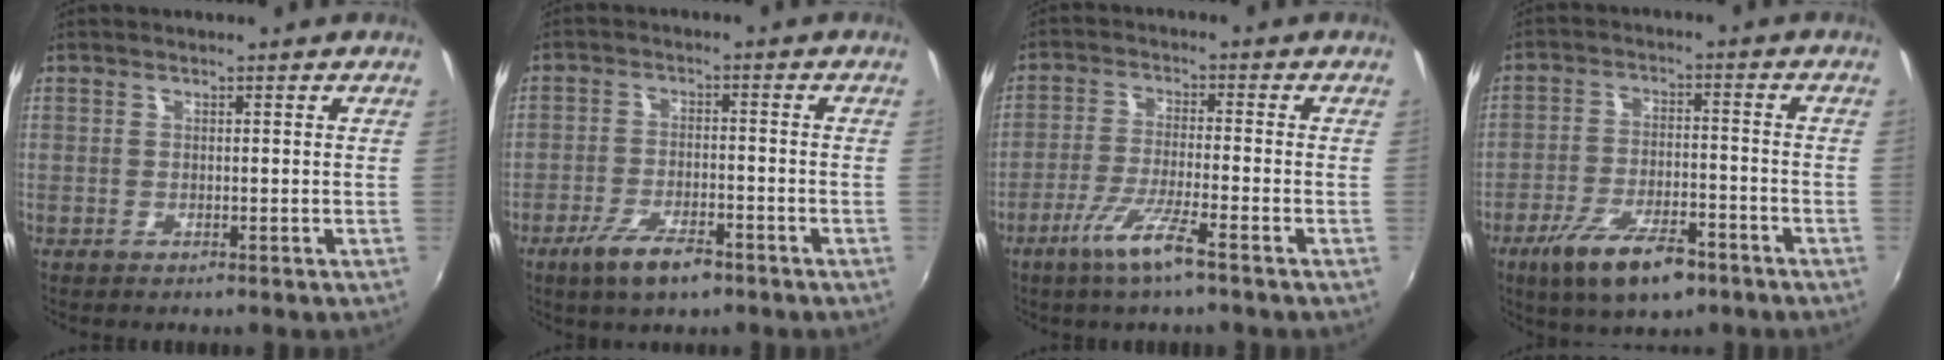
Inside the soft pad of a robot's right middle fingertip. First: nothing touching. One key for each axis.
{"total": 7.4, "fx": -4.9, "fy": 2.3, "fz": 5.1, "tx": -0.117, "ty": -0.011, "tz": -0.086}
{"total": 7.5, "fx": -4.7, "fy": 0.0, "fz": 5.9, "tx": -0.123, "ty": -0.009, "tz": -0.089}
{"total": 12.0, "fx": -7.6, "fy": 4.1, "fz": 8.4, "tx": -0.176, "ty": -0.020, "tz": -0.130}